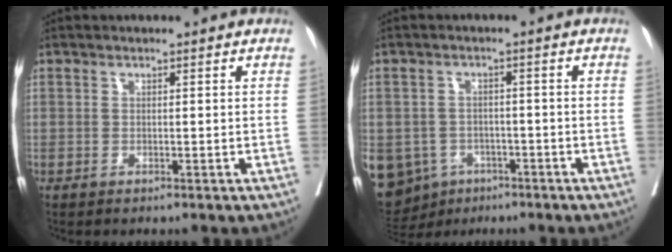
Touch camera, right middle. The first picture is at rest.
{"total": 16.1, "force": [-7.1, 13.3, 5.8], "torque": [-0.175, 0.006, -0.092]}